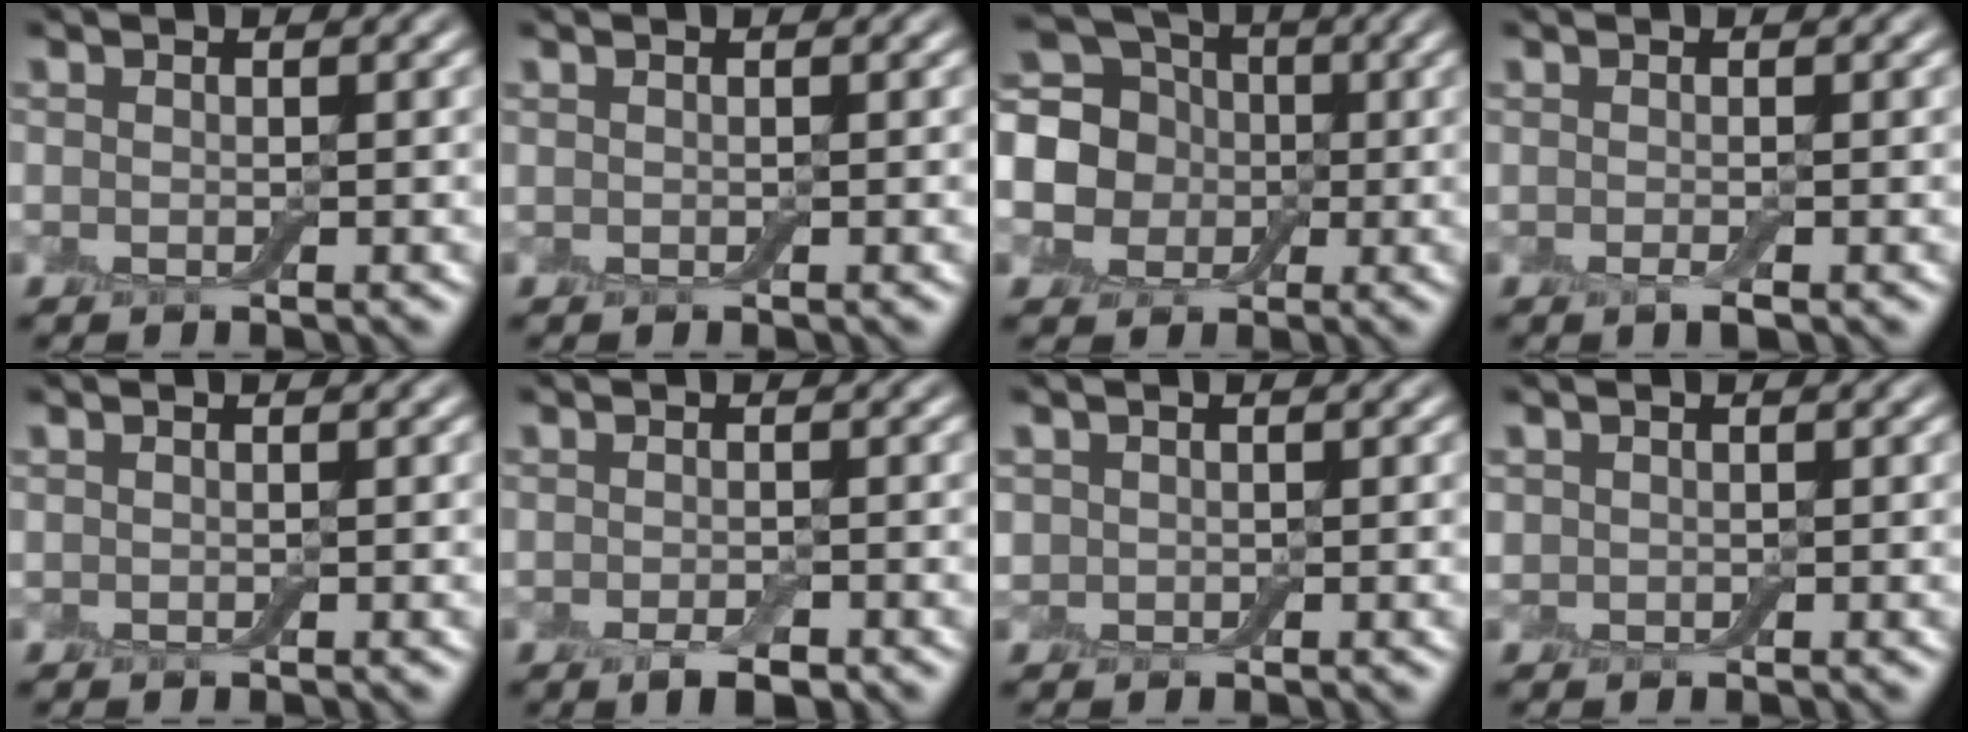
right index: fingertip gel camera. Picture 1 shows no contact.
{"total": 0.0}
{"total": 11.7, "force": [0.1, 10.6, 5.0], "torque": [-0.146, 0.029, -0.028]}
{"total": 1.0, "force": [-0.4, 0.1, 0.9], "torque": [-0.017, -0.007, -0.009]}
{"total": 0.0}
{"total": 2.2, "force": [-1.2, 0.8, 1.6], "torque": [-0.026, -0.003, -0.019]}
{"total": 0.9, "force": [0.3, 0.8, 0.1], "torque": [0.000, 0.001, 0.004]}
{"total": 0.6, "force": [0.3, 0.5, 0.0], "torque": [0.002, 0.001, 0.007]}